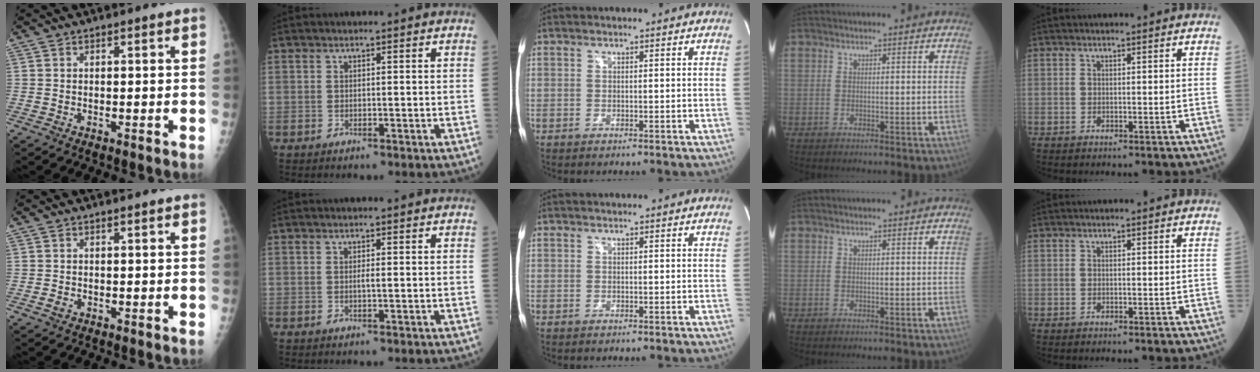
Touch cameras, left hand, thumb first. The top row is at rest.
{"thumb": {"total": 0.9, "force": [-0.3, 0.6, 0.6], "torque": [-0.010, 0.003, -0.002]}, "index": {"total": 0.7, "force": [0.1, 0.0, 0.7], "torque": [-0.015, 0.000, 0.002]}}